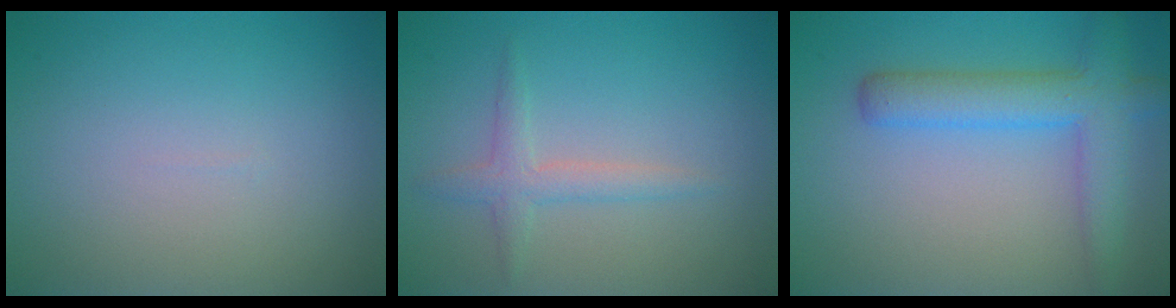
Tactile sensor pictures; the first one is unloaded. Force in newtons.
{"total": 2.0, "press": 2.0, "slide": 0.1}
{"total": 5.0, "press": 5.0, "slide": 0.2}